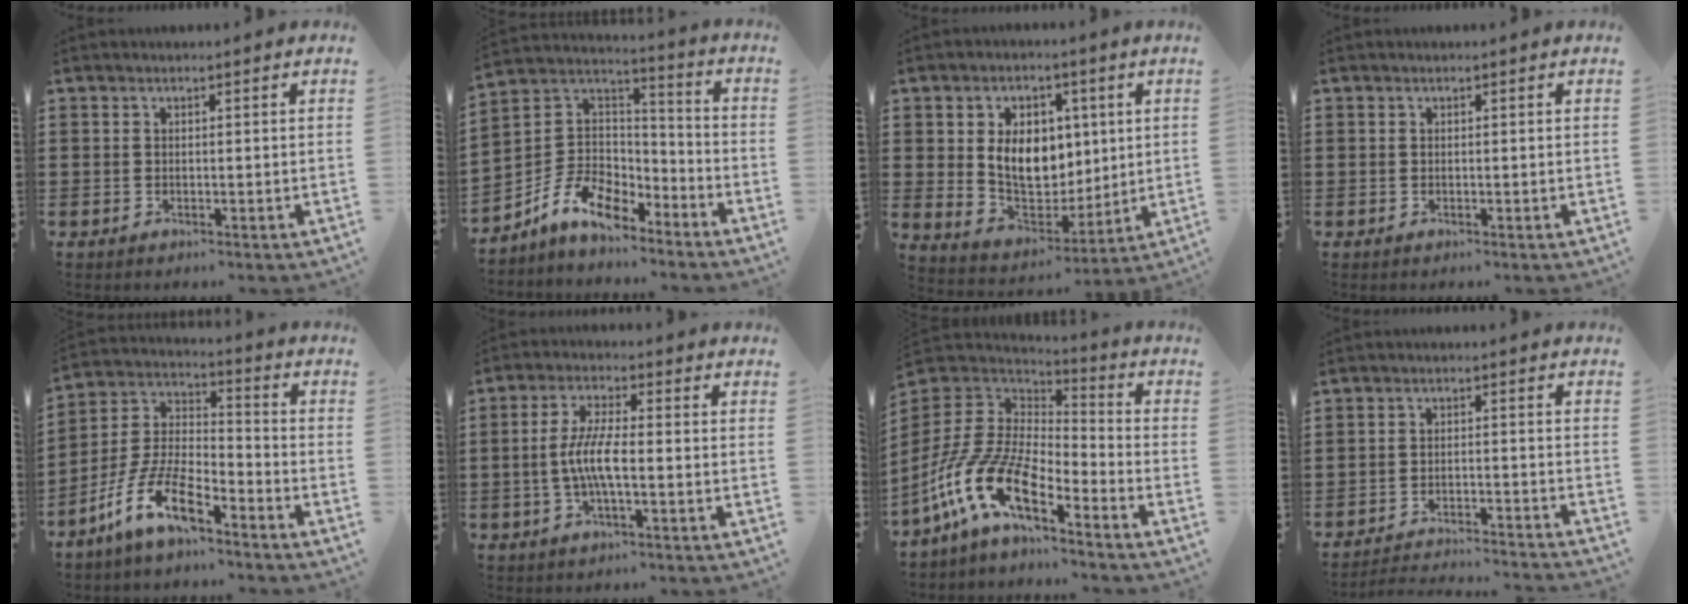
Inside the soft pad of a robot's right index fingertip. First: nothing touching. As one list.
[{"total": 9.7, "force": [-6.3, 5.9, 4.4], "torque": [-0.116, 0.015, -0.122]}, {"total": 9.7, "force": [1.7, 7.1, 6.4], "torque": [-0.117, 0.008, 0.028]}, {"total": 0.0}, {"total": 10.7, "force": [-7.5, 3.3, 6.9], "torque": [-0.160, 0.004, -0.151]}, {"total": 6.1, "force": [-1.4, 1.4, 5.7], "torque": [-0.128, -0.007, -0.035]}, {"total": 13.0, "force": [-7.4, 5.5, 9.2], "torque": [-0.230, -0.004, -0.157]}, {"total": 3.4, "force": [-3.3, -0.1, 0.7], "torque": [-0.016, 0.000, -0.070]}]